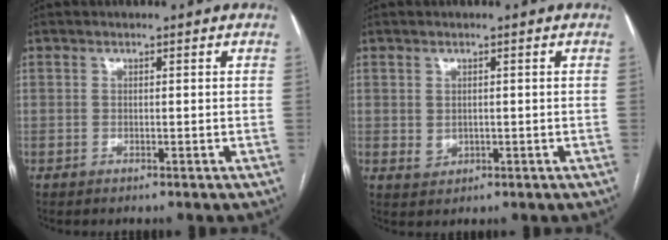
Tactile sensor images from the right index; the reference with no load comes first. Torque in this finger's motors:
{"motor_torque": [0.09, 0.04, -0.01, 0.00]}